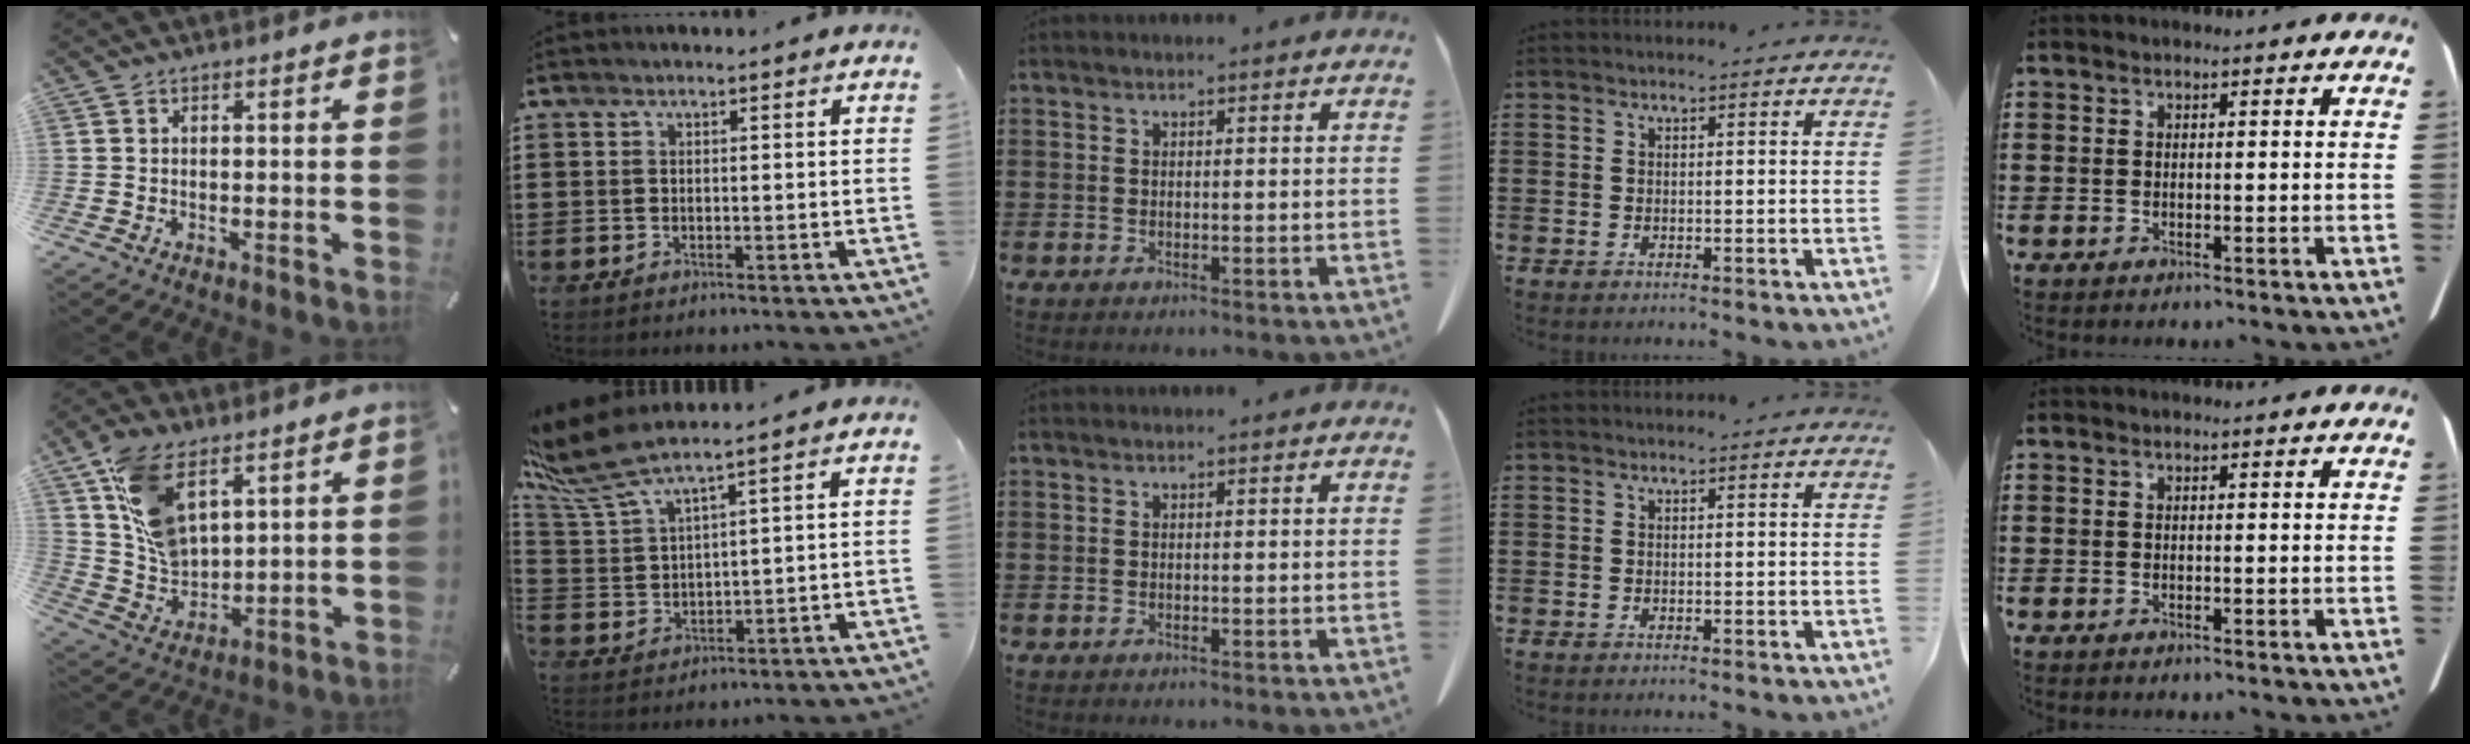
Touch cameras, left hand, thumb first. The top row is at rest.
{"thumb": {"total": 13.7, "force": [6.9, 8.1, 8.5], "torque": [-0.184, -0.019, 0.135]}, "index": {"total": 7.7, "force": [6.0, 1.3, 4.6], "torque": [-0.129, -0.030, 0.102]}}